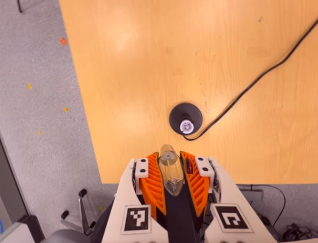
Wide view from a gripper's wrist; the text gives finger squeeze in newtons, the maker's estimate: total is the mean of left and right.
{"total": 23.8, "left": 25.9, "right": 21.7}